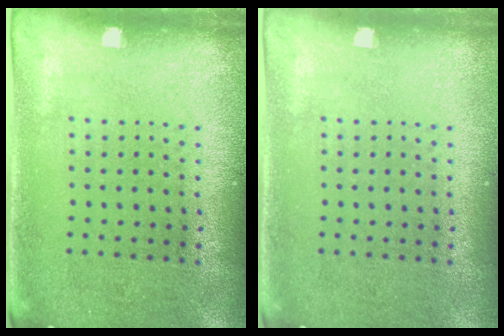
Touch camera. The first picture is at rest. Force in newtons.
{"total": 0.0}